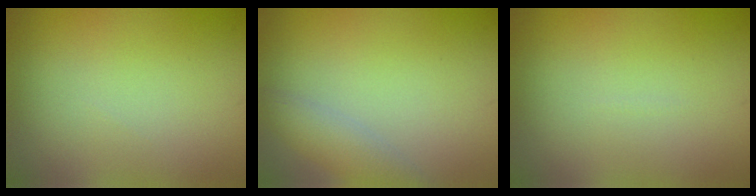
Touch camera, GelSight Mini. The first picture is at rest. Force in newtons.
{"total": 2.5, "press": 2.5, "slide": 0.2}
{"total": 0.0}